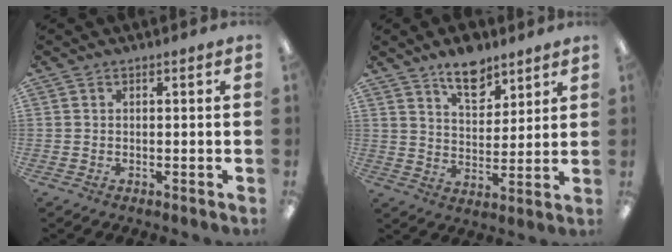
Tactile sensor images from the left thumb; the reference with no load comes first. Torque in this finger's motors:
{"motor_torque": [1.64, 1.17, 1.42, -1.31, 0.35]}